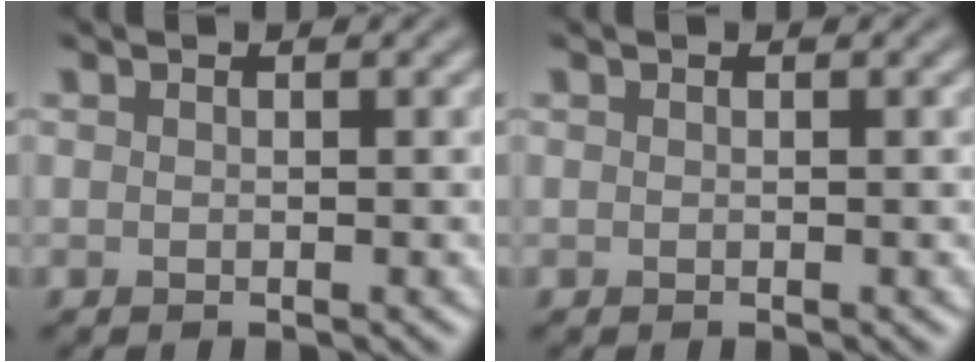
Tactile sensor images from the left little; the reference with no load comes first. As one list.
[{"total": 0.0}]